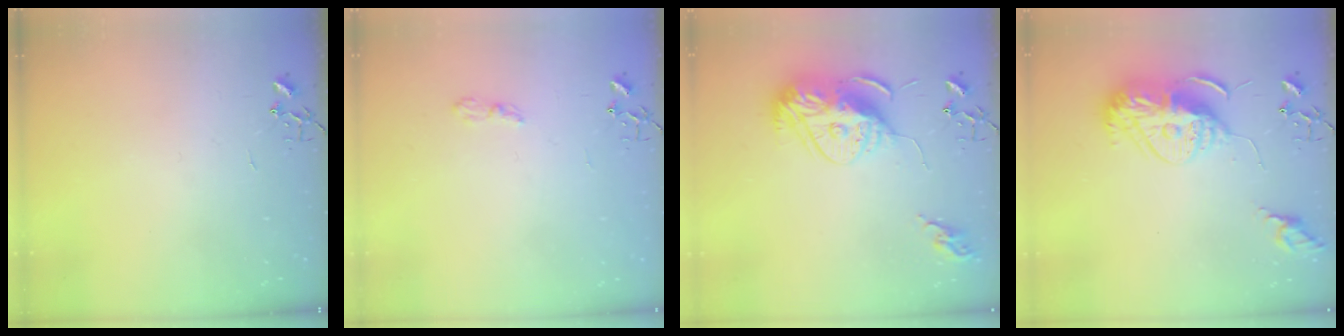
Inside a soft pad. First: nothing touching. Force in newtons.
{"total": 4.4, "press": 4.3, "slide": 0.5}
{"total": 16.2, "press": 16.1, "slide": 1.3}
{"total": 14.3, "press": 14.2, "slide": 2.0}